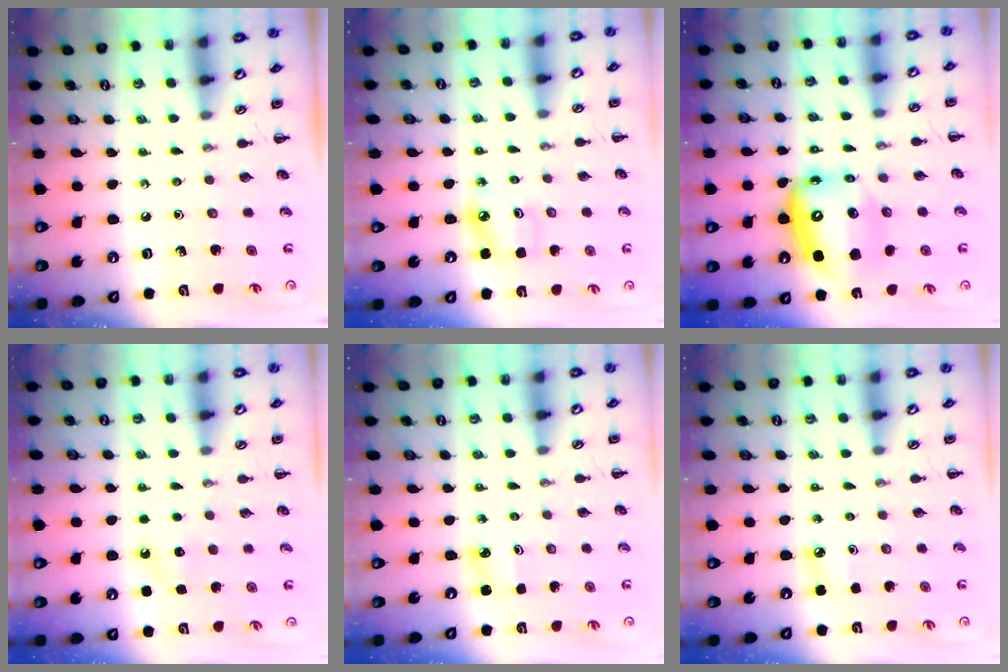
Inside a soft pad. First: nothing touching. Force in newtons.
{"total": 4.9, "press": 4.8, "slide": 1.1}
{"total": 11.5, "press": 11.1, "slide": 2.9}
{"total": 6.2, "press": 6.0, "slide": 1.8}
{"total": 3.6, "press": 3.4, "slide": 1.1}
{"total": 4.7, "press": 4.5, "slide": 1.4}